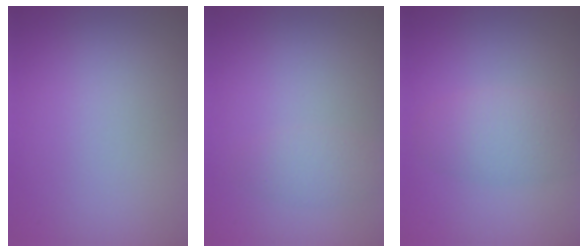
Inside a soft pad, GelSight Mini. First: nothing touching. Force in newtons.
{"total": 1.6, "press": 1.6, "slide": 0.1}
{"total": 3.5, "press": 3.5, "slide": 0.3}